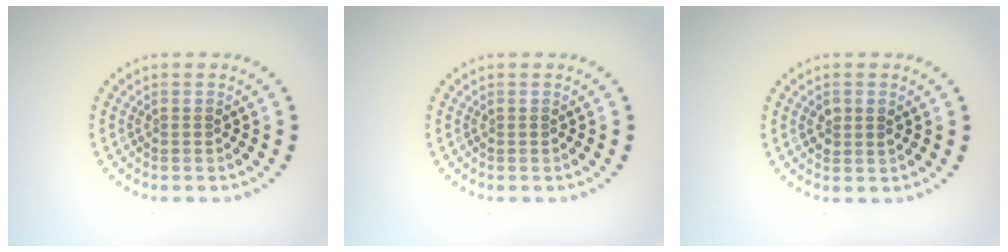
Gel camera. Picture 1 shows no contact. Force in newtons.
{"total": 0.0}
{"total": 1.4, "press": 1.4, "slide": 0.2}